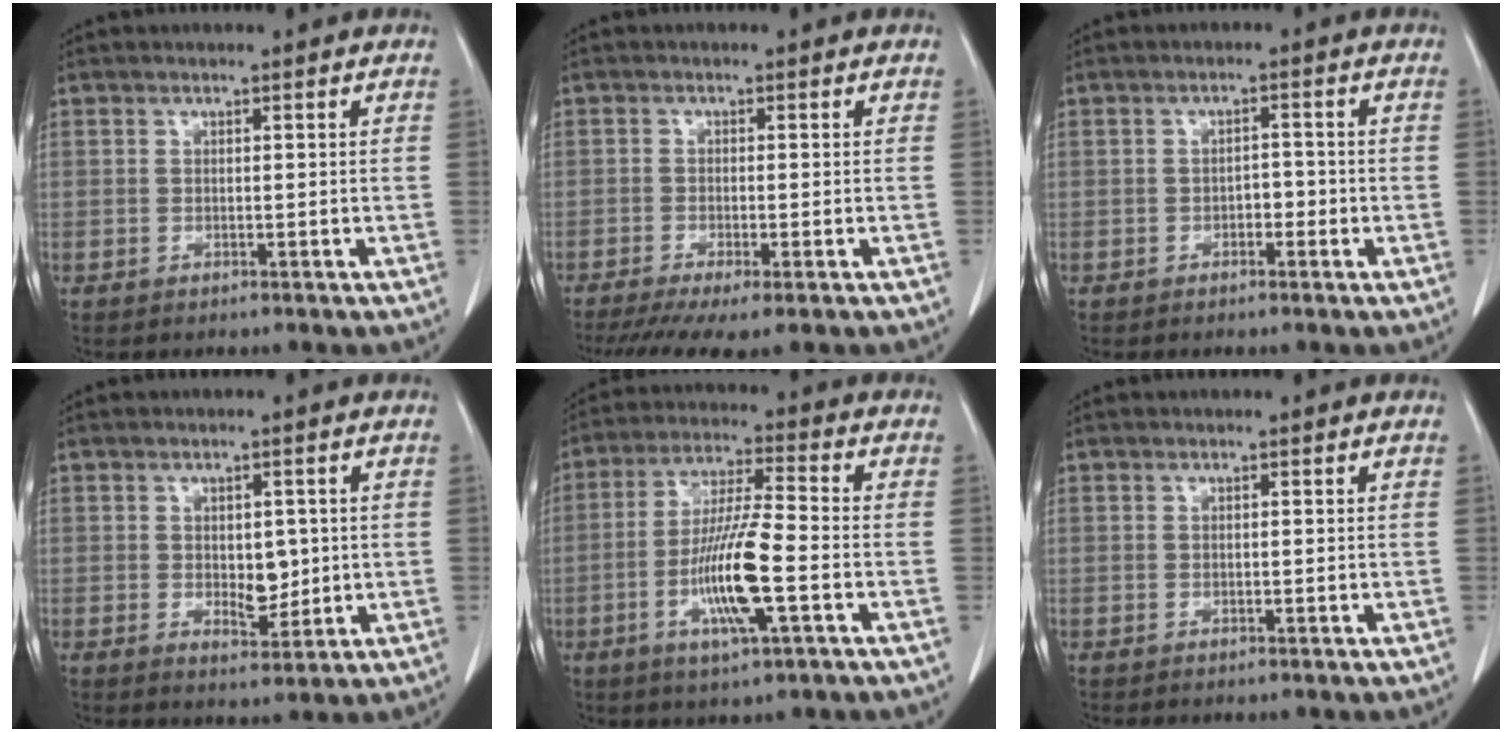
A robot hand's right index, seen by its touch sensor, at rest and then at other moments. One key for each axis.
{"total": 7.4, "fx": -5.4, "fy": 0.6, "fz": 5.1, "tx": -0.078, "ty": -0.014, "tz": -0.089}
{"total": 1.9, "fx": -0.8, "fy": 1.1, "fz": 1.4, "tx": -0.015, "ty": 0.006, "tz": -0.013}
{"total": 4.3, "fx": 0.0, "fy": 2.4, "fz": 3.6, "tx": -0.049, "ty": -0.004, "tz": 0.007}
{"total": 12.1, "fx": -3.7, "fy": 0.9, "fz": 11.5, "tx": -0.224, "ty": -0.010, "tz": -0.071}
{"total": 0.0}